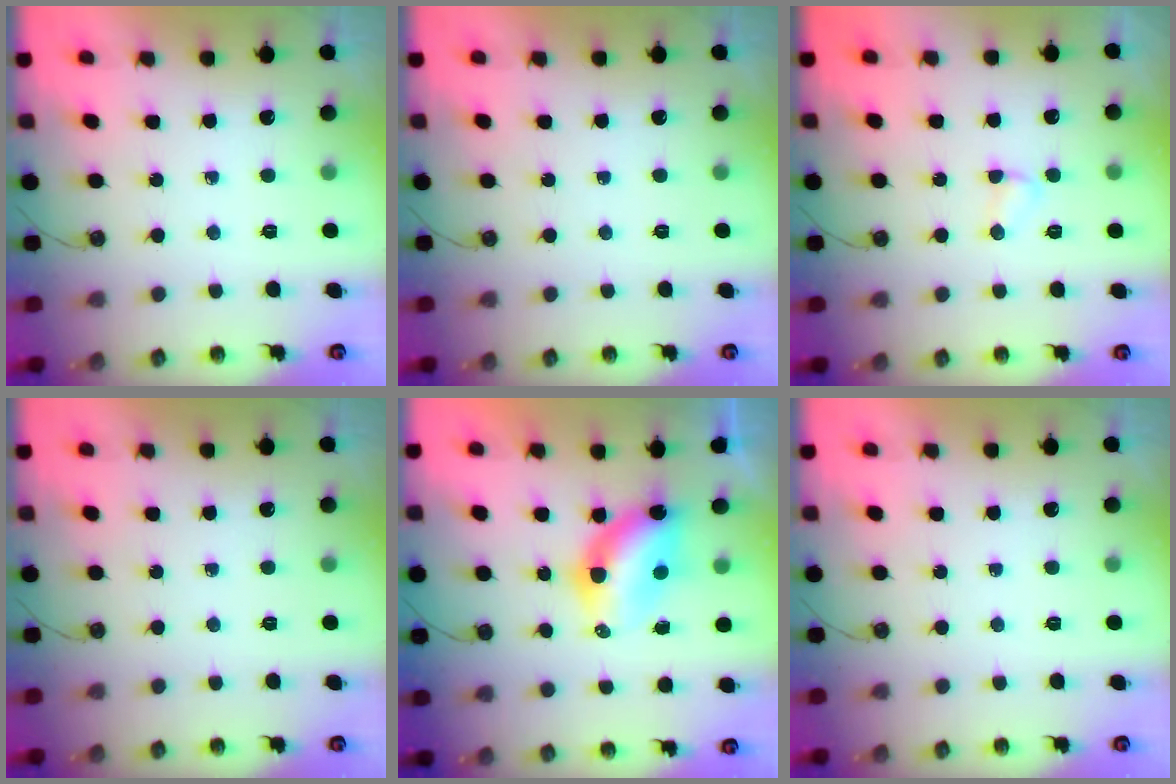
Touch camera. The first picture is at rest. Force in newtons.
{"total": 0.0}
{"total": 2.6, "press": 2.6, "slide": 0.4}
{"total": 0.0}
{"total": 9.0, "press": 7.9, "slide": 4.1}
{"total": 0.0}